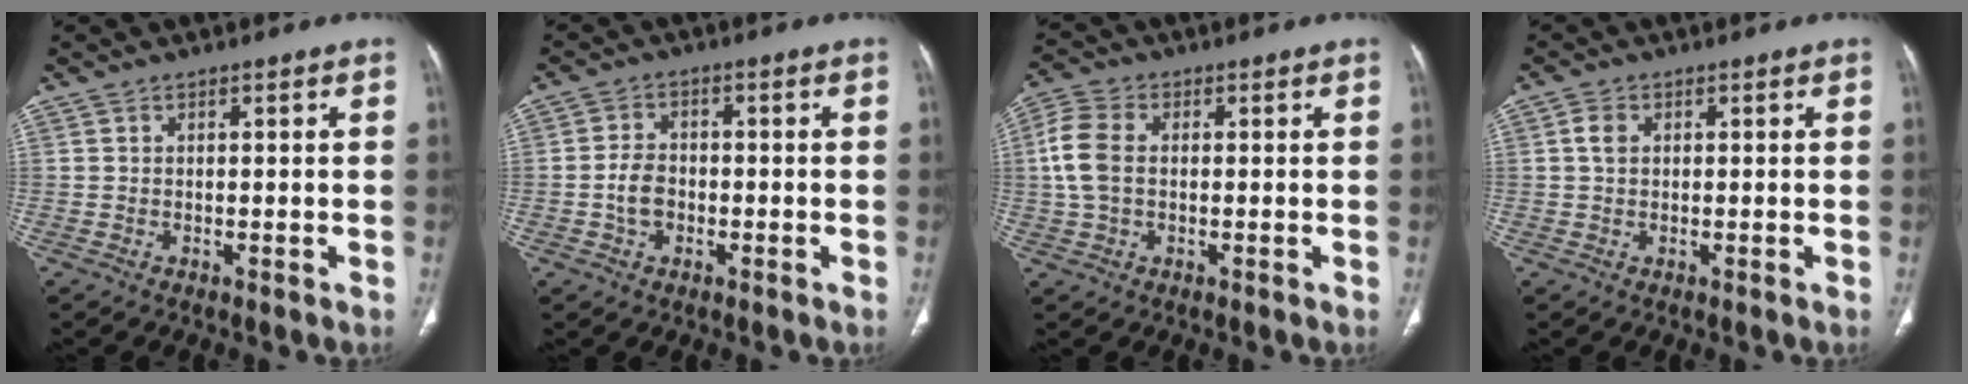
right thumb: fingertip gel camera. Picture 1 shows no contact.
{"total": 4.4, "force": [-1.1, 3.2, 2.8], "torque": [-0.042, 0.015, -0.024]}
{"total": 7.4, "force": [0.4, 4.9, 5.5], "torque": [-0.128, 0.016, 0.005]}
{"total": 2.2, "force": [0.5, 1.6, 1.5], "torque": [-0.025, 0.005, 0.008]}